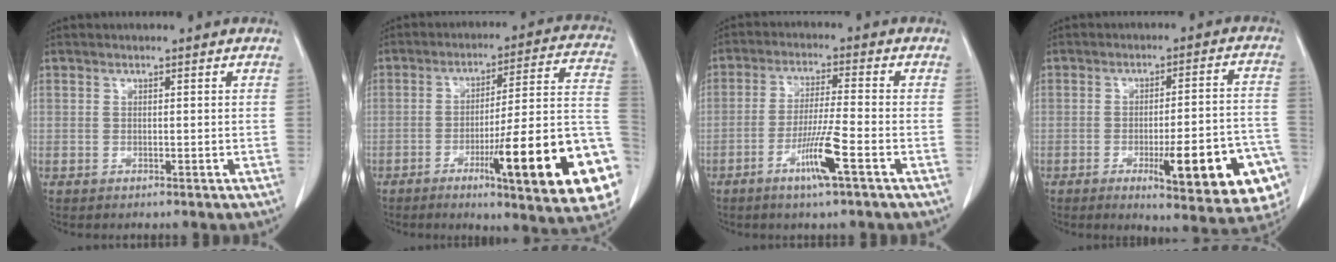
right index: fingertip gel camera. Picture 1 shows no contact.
{"total": 23.4, "force": [-8.3, 1.9, 21.8], "torque": [-0.206, 0.001, -0.112]}
{"total": 7.6, "force": [-3.6, -0.5, 6.7], "torque": [-0.128, -0.013, -0.069]}
{"total": 18.3, "force": [-7.1, 3.3, 16.6], "torque": [-0.133, 0.011, -0.080]}